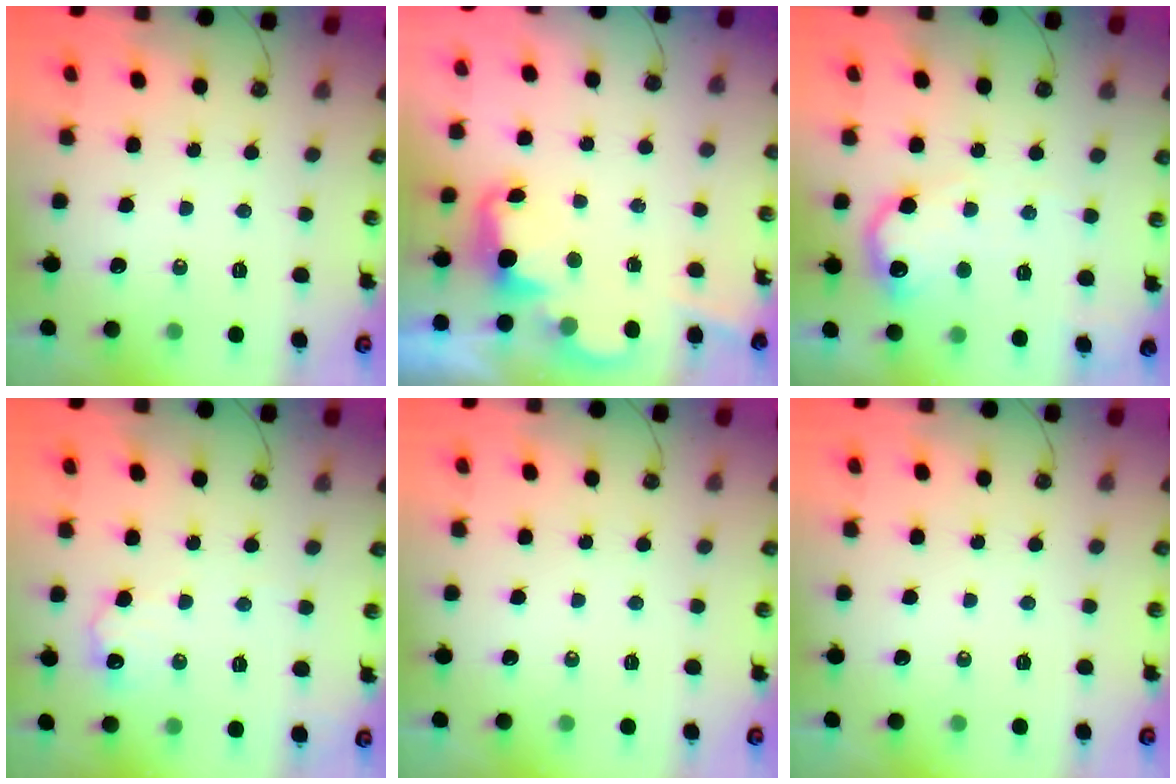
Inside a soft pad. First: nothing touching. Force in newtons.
{"total": 2.3, "press": 2.3, "slide": 0.5}
{"total": 11.7, "press": 11.7, "slide": 0.5}
{"total": 9.5, "press": 9.5, "slide": 0.4}
{"total": 0.0}
{"total": 0.0}